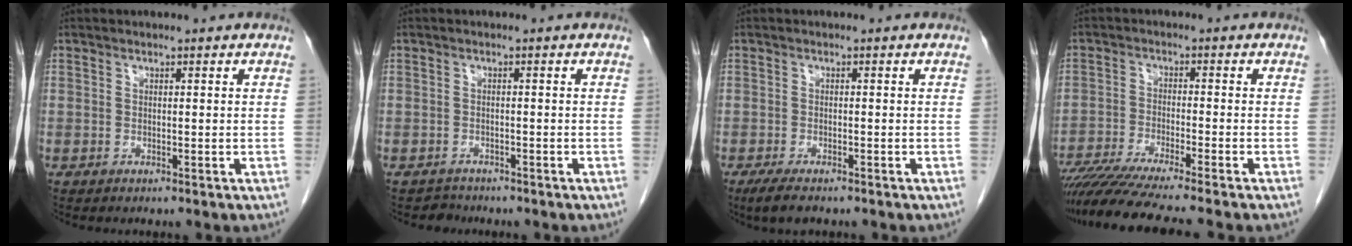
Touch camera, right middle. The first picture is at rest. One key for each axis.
{"total": 1.6, "fx": -1.3, "fy": 0.6, "fz": -0.6, "tx": 0.006, "ty": -0.001, "tz": -0.023}
{"total": 3.7, "fx": -2.6, "fy": 1.0, "fz": 2.4, "tx": -0.047, "ty": -0.009, "tz": -0.041}
{"total": 12.5, "fx": -10.5, "fy": -1.1, "fz": 6.6, "tx": -0.091, "ty": -0.032, "tz": -0.169}